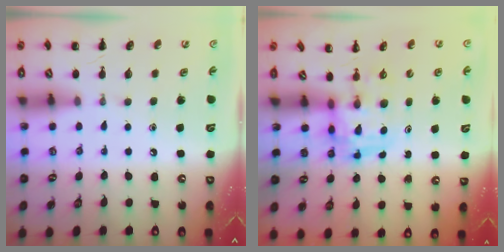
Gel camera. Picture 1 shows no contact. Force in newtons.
{"total": 3.7, "press": 3.7, "slide": 0.6}